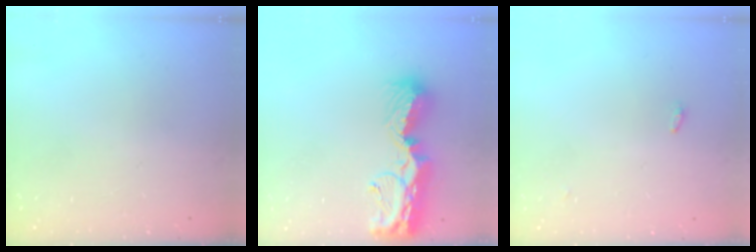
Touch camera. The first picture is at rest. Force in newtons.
{"total": 15.0, "press": 15.0, "slide": 1.2}
{"total": 6.3, "press": 2.7, "slide": 5.7}